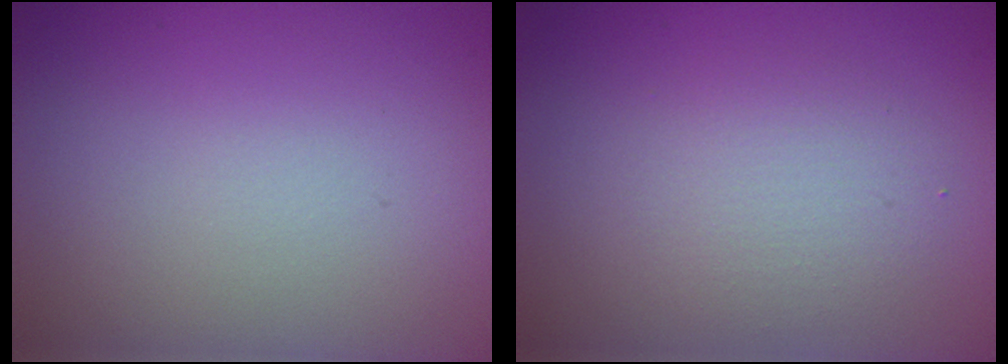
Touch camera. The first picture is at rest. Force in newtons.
{"total": 2.6, "press": 2.6, "slide": 0.1}